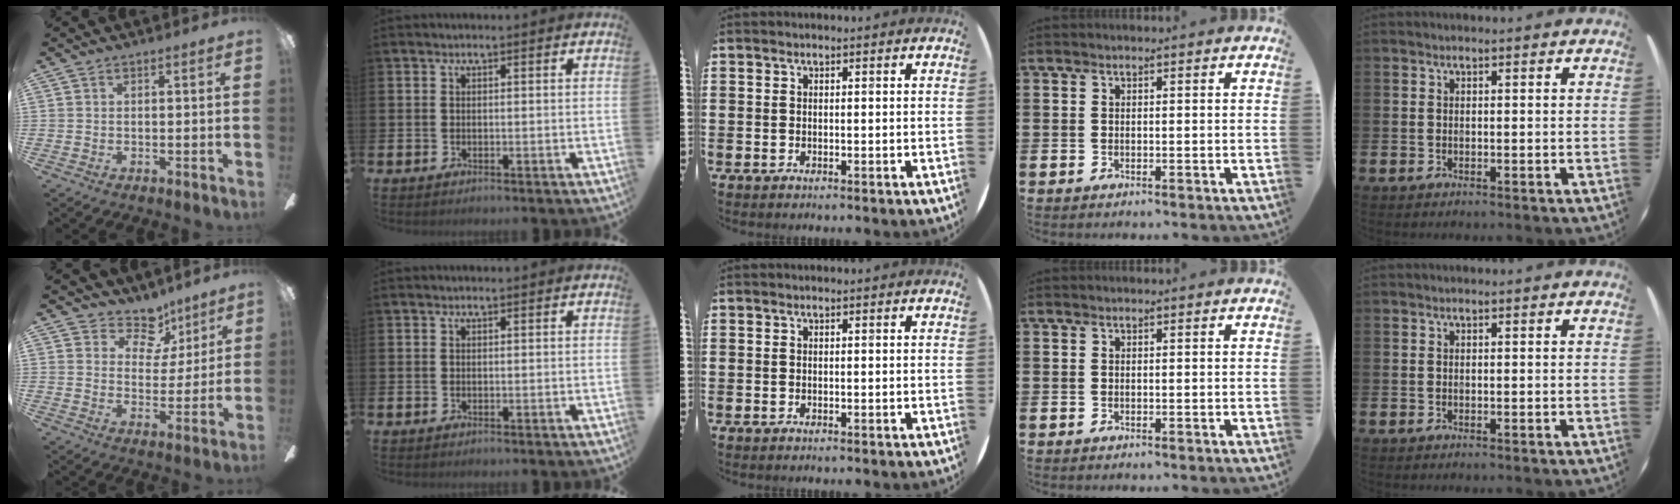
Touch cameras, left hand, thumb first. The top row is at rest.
{"thumb": {"total": 9.4, "force": [6.6, 5.9, 3.1], "torque": [-0.051, -0.043, 0.124]}}